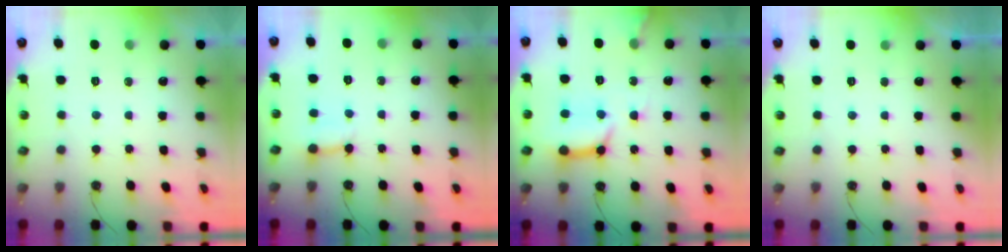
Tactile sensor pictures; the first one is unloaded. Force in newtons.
{"total": 3.0, "press": 2.9, "slide": 0.3}
{"total": 12.2, "press": 12.1, "slide": 1.4}
{"total": 0.0}